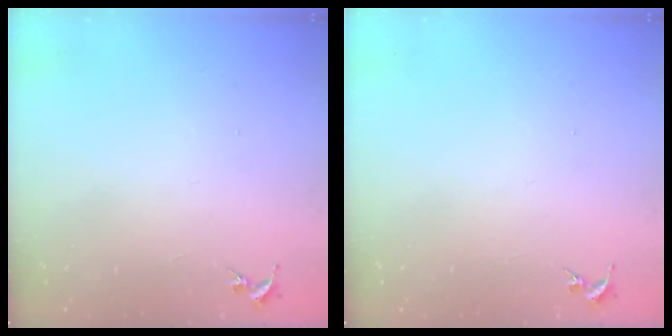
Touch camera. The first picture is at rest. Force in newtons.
{"total": 0.0}